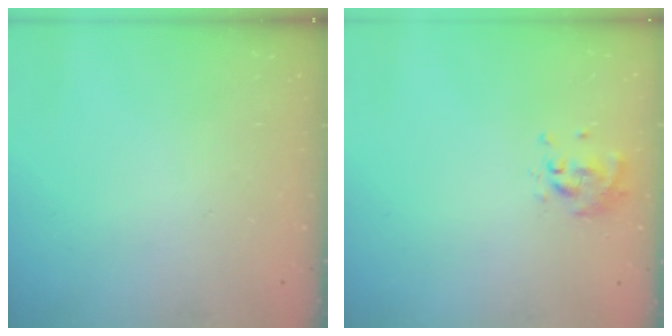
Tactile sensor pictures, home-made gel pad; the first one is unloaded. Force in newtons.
{"total": 0.6, "press": 0.5, "slide": 0.2}